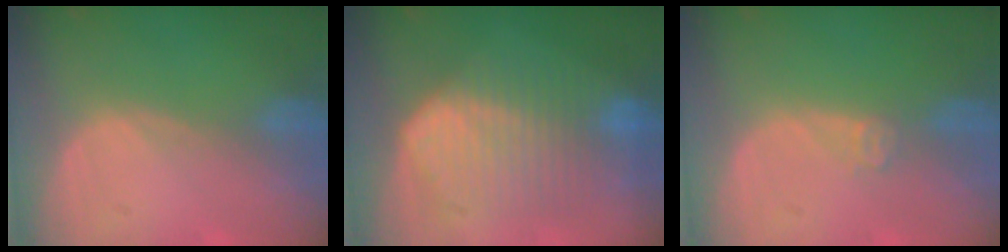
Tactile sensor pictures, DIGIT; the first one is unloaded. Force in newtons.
{"total": 10.2, "press": 10.2, "slide": 0.5}
{"total": 1.7, "press": 1.4, "slide": 1.0}